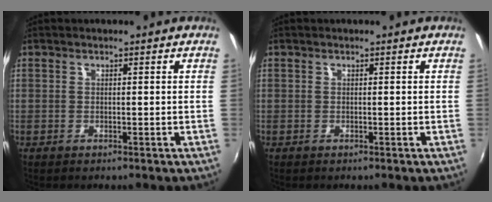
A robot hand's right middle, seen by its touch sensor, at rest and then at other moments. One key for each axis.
{"total": 0.0}